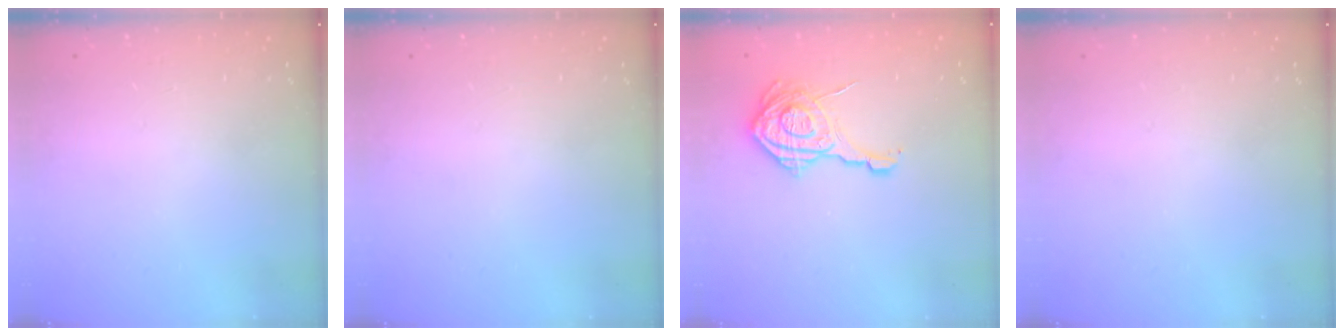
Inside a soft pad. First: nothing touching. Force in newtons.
{"total": 0.0}
{"total": 15.5, "press": 15.4, "slide": 1.2}
{"total": 0.0}